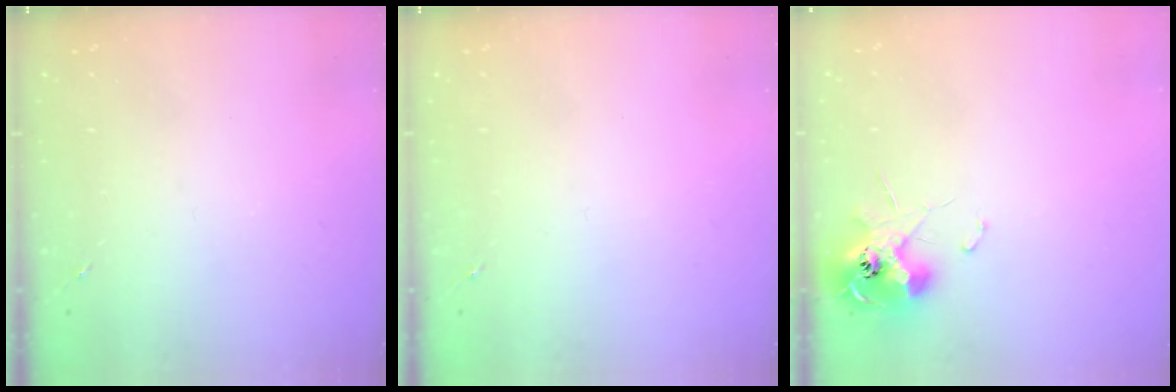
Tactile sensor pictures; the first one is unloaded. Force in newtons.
{"total": 0.0}
{"total": 11.2, "press": 11.2, "slide": 0.8}